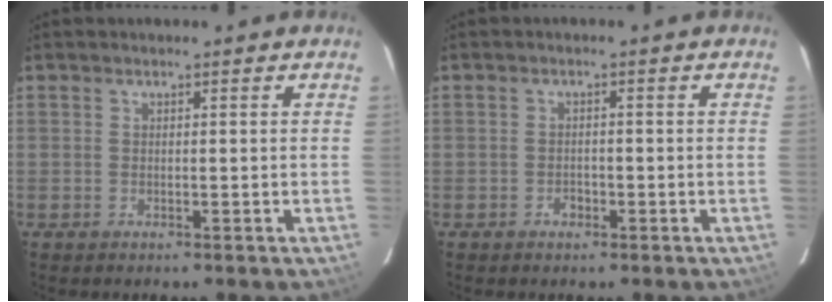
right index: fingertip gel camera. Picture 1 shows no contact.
{"total": 1.6, "force": [-0.9, 1.0, 0.9], "torque": [-0.013, 0.005, -0.013]}